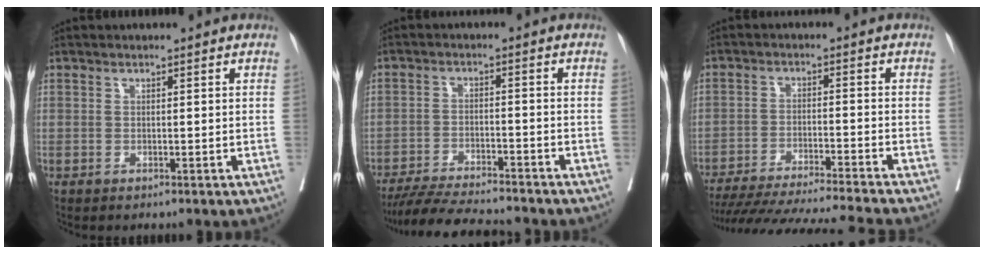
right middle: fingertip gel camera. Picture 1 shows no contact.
{"total": 12.5, "force": [-11.5, 1.0, 4.9], "torque": [-0.078, -0.012, -0.180]}
{"total": 19.2, "force": [-17.5, -1.9, 7.7], "torque": [-0.125, -0.047, -0.264]}